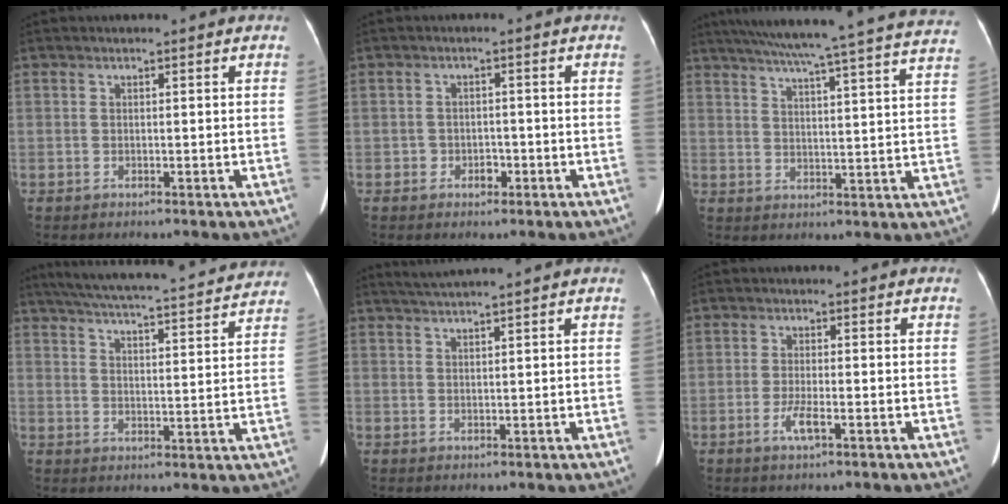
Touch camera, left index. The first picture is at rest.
{"total": 1.8, "force": [-1.0, 1.3, 0.6], "torque": [-0.010, 0.003, -0.016]}
{"total": 29.7, "force": [26.8, -0.1, 12.9], "torque": [-0.210, -0.043, 0.328]}
{"total": 25.1, "force": [22.9, 3.0, 9.8], "torque": [-0.168, -0.007, 0.290]}
{"total": 6.1, "force": [5.4, -1.0, 2.8], "torque": [-0.050, 0.029, 0.079]}
{"total": 2.7, "force": [-1.3, 0.3, 2.3], "torque": [-0.052, -0.005, -0.027]}